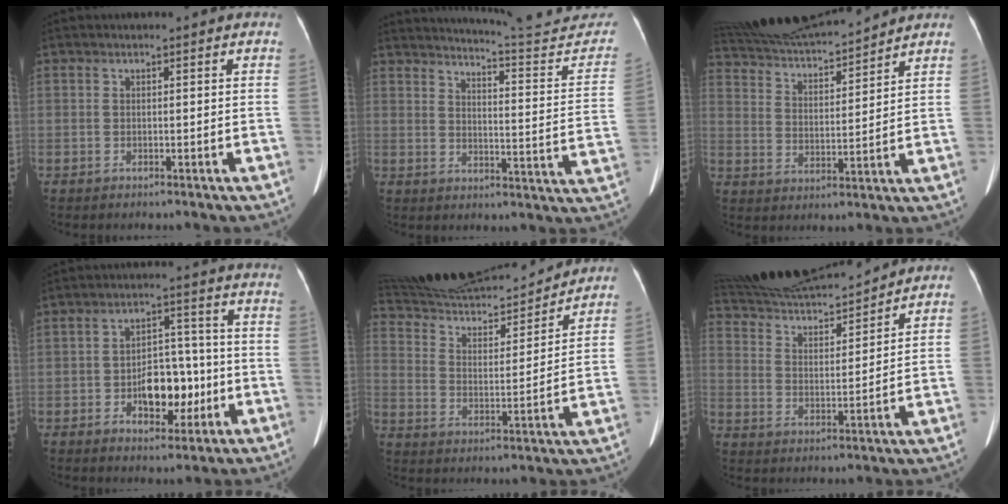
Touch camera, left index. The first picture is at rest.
{"total": 20.9, "force": [20.0, 0.1, 6.0], "torque": [-0.080, -0.093, 0.239]}
{"total": 16.6, "force": [15.6, 1.1, 5.5], "torque": [-0.102, 0.020, 0.269]}
{"total": 8.6, "force": [-2.4, 4.8, 6.6], "torque": [-0.102, 0.020, -0.034]}
{"total": 23.0, "force": [21.5, 3.1, 7.6], "torque": [-0.136, 0.002, 0.339]}
{"total": 18.9, "force": [17.6, 2.1, 6.4], "torque": [-0.117, 0.017, 0.298]}